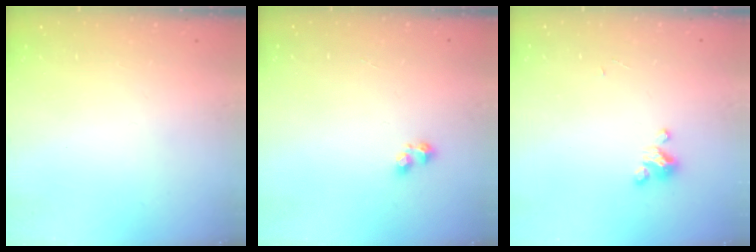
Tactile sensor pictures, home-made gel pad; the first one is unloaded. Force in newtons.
{"total": 2.4, "press": 2.3, "slide": 0.8}
{"total": 2.3, "press": 2.2, "slide": 0.4}